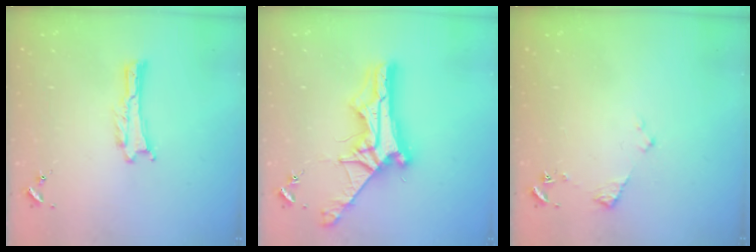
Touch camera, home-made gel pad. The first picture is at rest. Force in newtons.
{"total": 9.8, "press": 9.7, "slide": 0.9}
{"total": 2.2, "press": 2.2, "slide": 0.3}